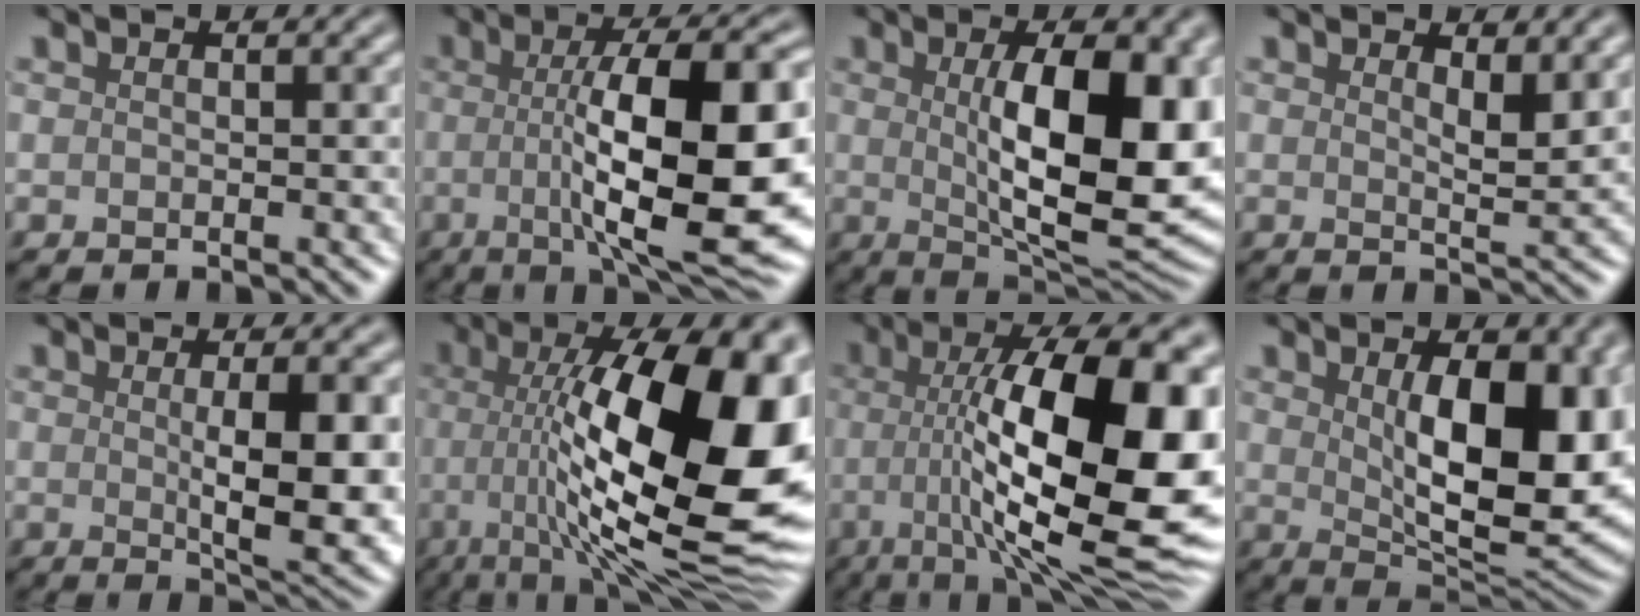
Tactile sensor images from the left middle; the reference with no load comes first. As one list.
[{"total": 13.9, "force": [-0.8, 3.7, 13.4], "torque": [-0.182, -0.009, -0.016]}, {"total": 12.6, "force": [1.1, 4.4, 11.8], "torque": [-0.162, -0.008, 0.022]}, {"total": 2.5, "force": [1.4, 0.6, 2.0], "torque": [-0.027, -0.007, 0.023]}, {"total": 7.6, "force": [0.0, 1.9, 7.3], "torque": [-0.106, -0.008, 0.007]}, {"total": 17.9, "force": [0.2, 6.6, 16.6], "torque": [-0.236, 0.013, 0.006]}, {"total": 16.1, "force": [-0.5, 5.1, 15.3], "torque": [-0.210, 0.012, -0.012]}, {"total": 11.6, "force": [1.5, 5.2, 10.3], "torque": [-0.143, -0.011, 0.032]}]